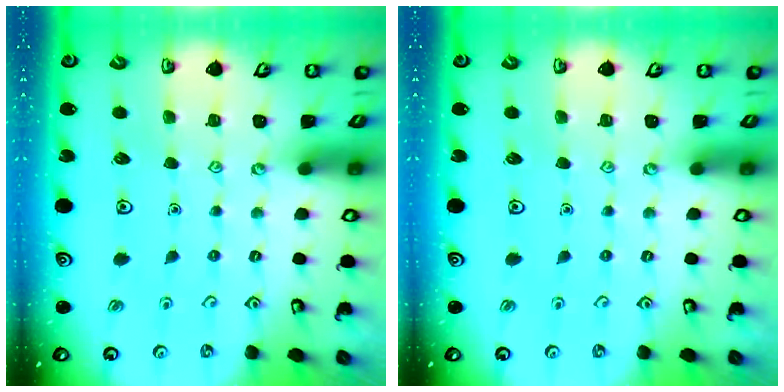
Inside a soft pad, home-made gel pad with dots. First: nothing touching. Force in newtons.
{"total": 0.0}